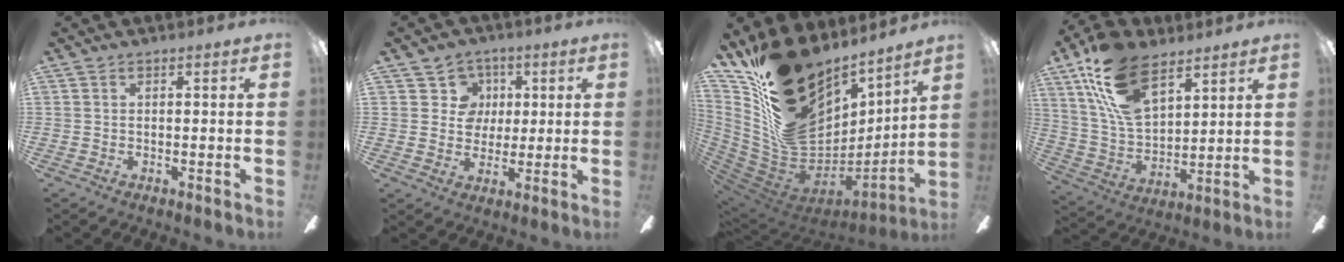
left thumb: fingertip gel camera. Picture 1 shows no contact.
{"total": 7.6, "force": [2.5, 7.1, 1.2], "torque": [-0.016, -0.006, 0.045]}
{"total": 25.3, "force": [15.2, 14.4, 14.1], "torque": [-0.252, -0.125, 0.306]}
{"total": 19.3, "force": [11.3, 10.0, 12.1], "torque": [-0.264, -0.044, 0.202]}